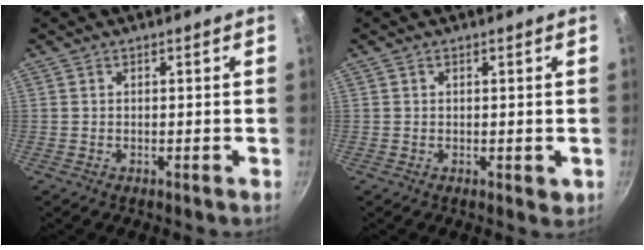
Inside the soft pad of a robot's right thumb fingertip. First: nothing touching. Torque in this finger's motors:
{"motor_torque": [0.10, 0.33, -0.16, 0.10, 0.11]}